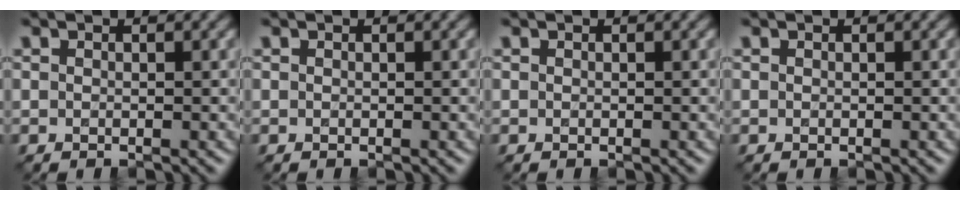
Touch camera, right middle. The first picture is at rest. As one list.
[{"total": 0.0}, {"total": 0.0}, {"total": 0.0}]